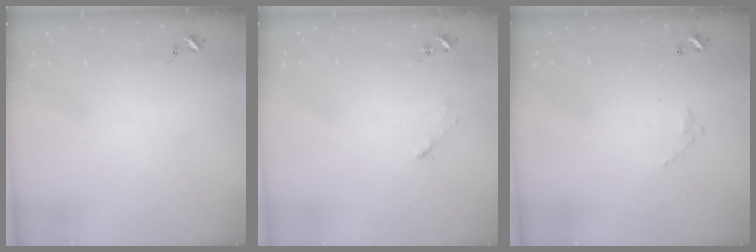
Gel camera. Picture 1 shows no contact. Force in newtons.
{"total": 2.9, "press": 2.9, "slide": 0.4}
{"total": 4.0, "press": 4.0, "slide": 0.2}